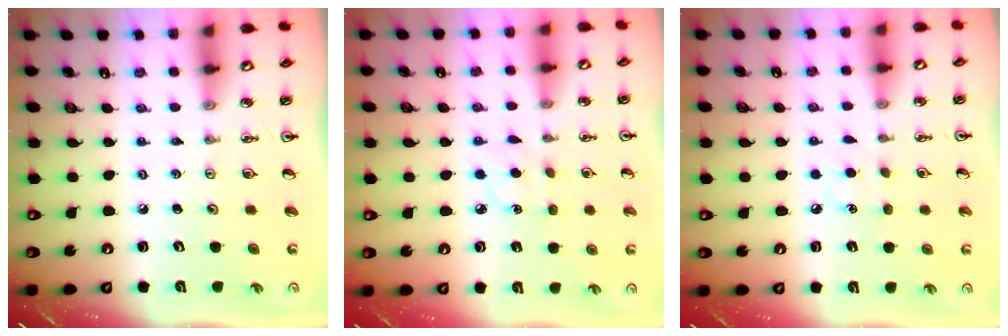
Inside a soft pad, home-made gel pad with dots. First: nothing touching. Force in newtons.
{"total": 4.0, "press": 3.9, "slide": 0.5}
{"total": 6.3, "press": 6.3, "slide": 0.7}